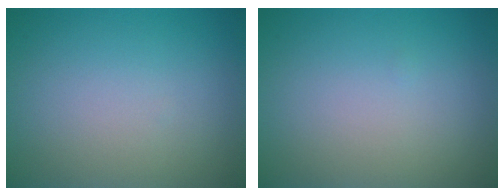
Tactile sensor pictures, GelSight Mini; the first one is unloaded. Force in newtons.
{"total": 0.0}